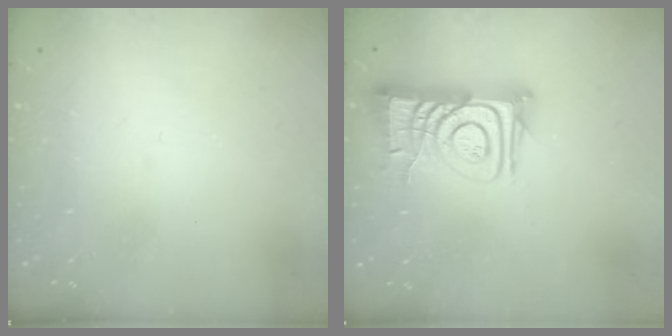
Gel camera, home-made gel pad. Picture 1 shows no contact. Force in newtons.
{"total": 12.7, "press": 12.7, "slide": 1.2}